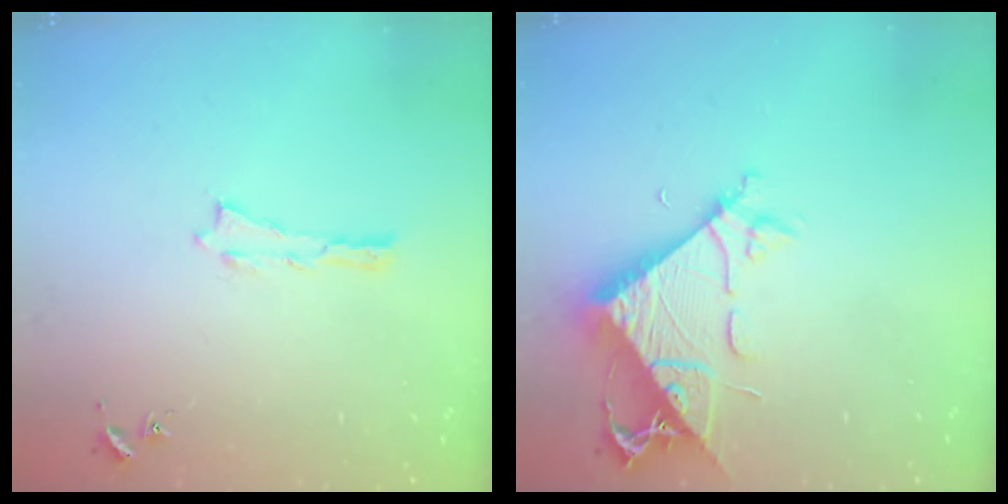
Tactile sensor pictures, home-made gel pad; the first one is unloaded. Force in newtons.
{"total": 8.2, "press": 8.2, "slide": 0.7}